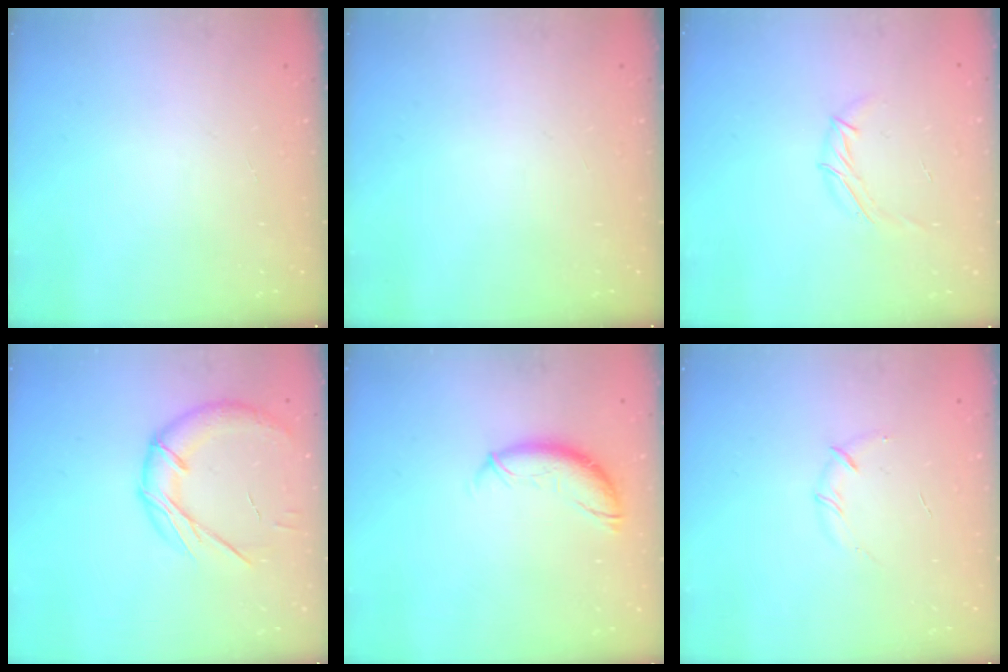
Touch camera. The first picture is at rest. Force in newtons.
{"total": 0.0}
{"total": 6.0, "press": 6.0, "slide": 0.4}
{"total": 14.3, "press": 14.3, "slide": 1.4}
{"total": 9.8, "press": 9.7, "slide": 1.6}
{"total": 3.8, "press": 3.7, "slide": 1.0}